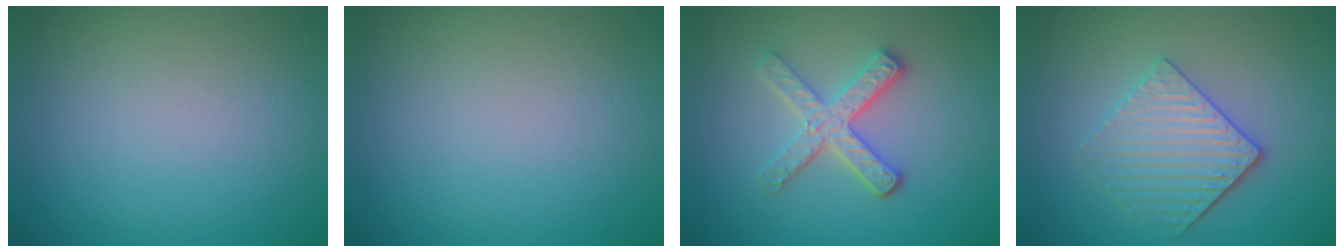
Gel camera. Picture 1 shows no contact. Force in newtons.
{"total": 0.0}
{"total": 3.6, "press": 3.1, "slide": 1.8}
{"total": 3.9, "press": 3.5, "slide": 1.7}